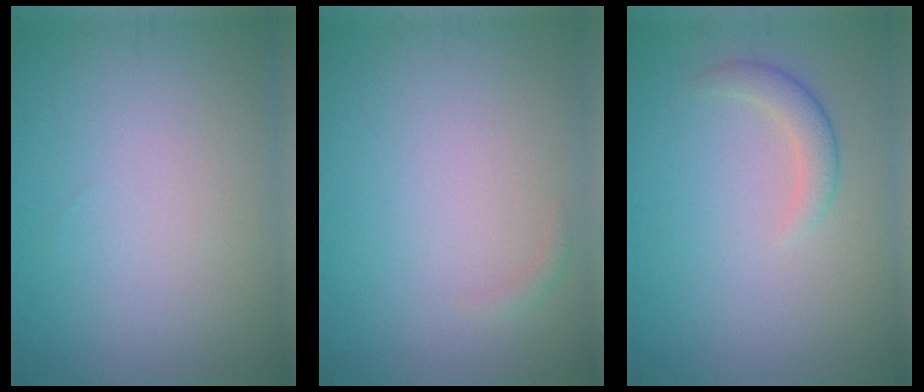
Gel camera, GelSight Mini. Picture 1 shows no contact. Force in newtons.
{"total": 0.6, "press": 0.6, "slide": 0.1}
{"total": 1.9, "press": 1.9, "slide": 0.2}